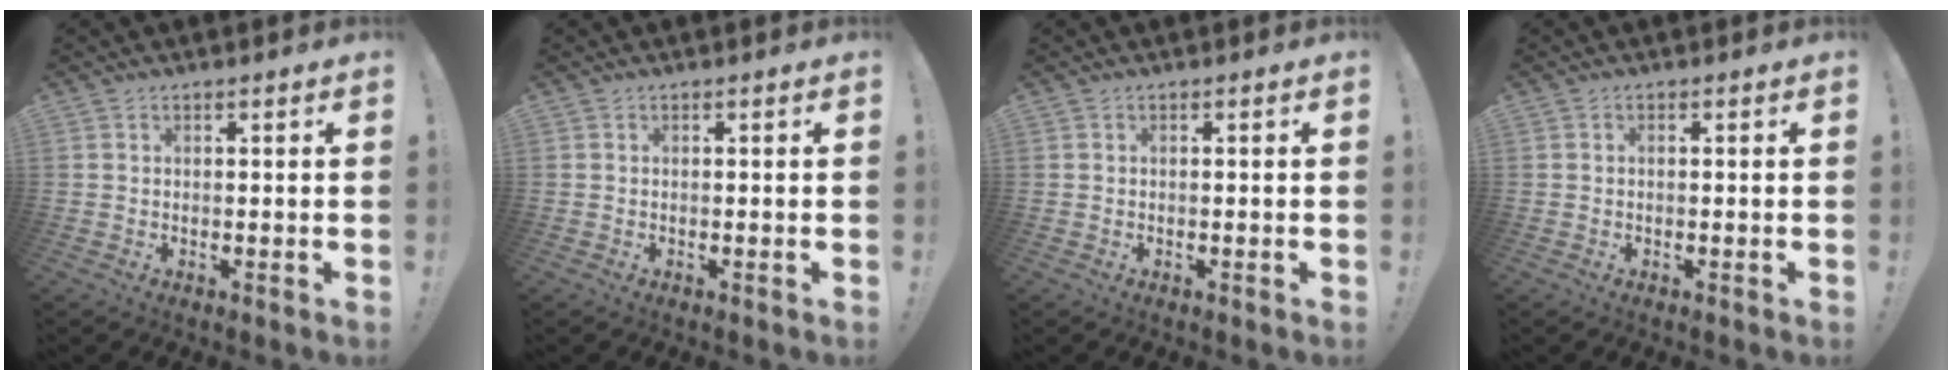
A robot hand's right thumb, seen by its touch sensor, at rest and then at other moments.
{"total": 0.0}
{"total": 0.0}
{"total": 0.0}